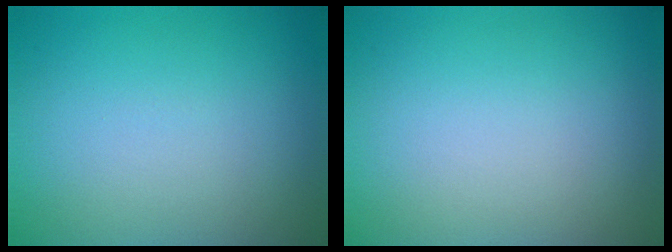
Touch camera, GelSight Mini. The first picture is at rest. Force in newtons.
{"total": 0.0}